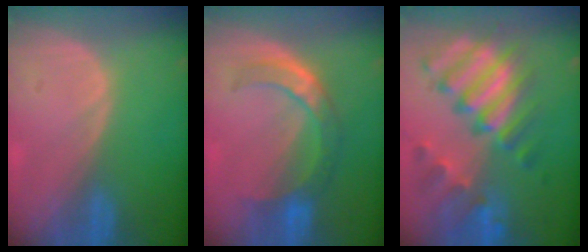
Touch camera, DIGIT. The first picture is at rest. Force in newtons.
{"total": 6.8, "press": 6.6, "slide": 1.9}
{"total": 11.6, "press": 10.0, "slide": 5.9}